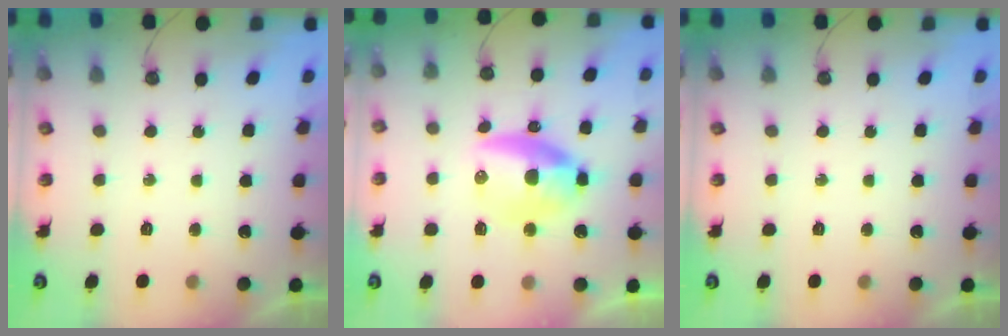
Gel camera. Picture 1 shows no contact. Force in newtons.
{"total": 9.6, "press": 9.5, "slide": 0.9}
{"total": 0.0}